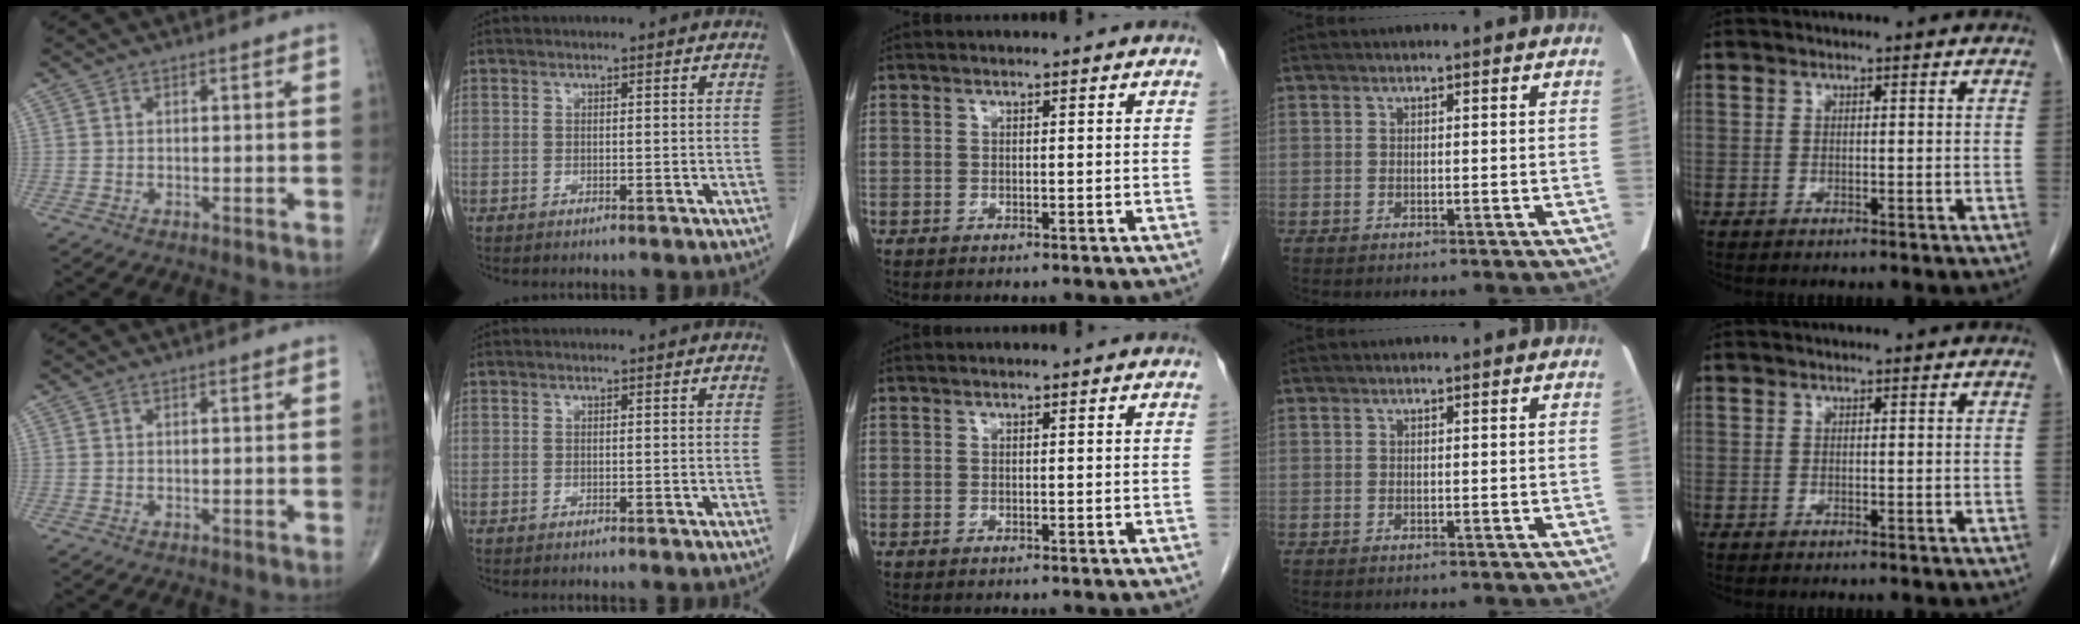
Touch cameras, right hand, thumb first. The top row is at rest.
{}